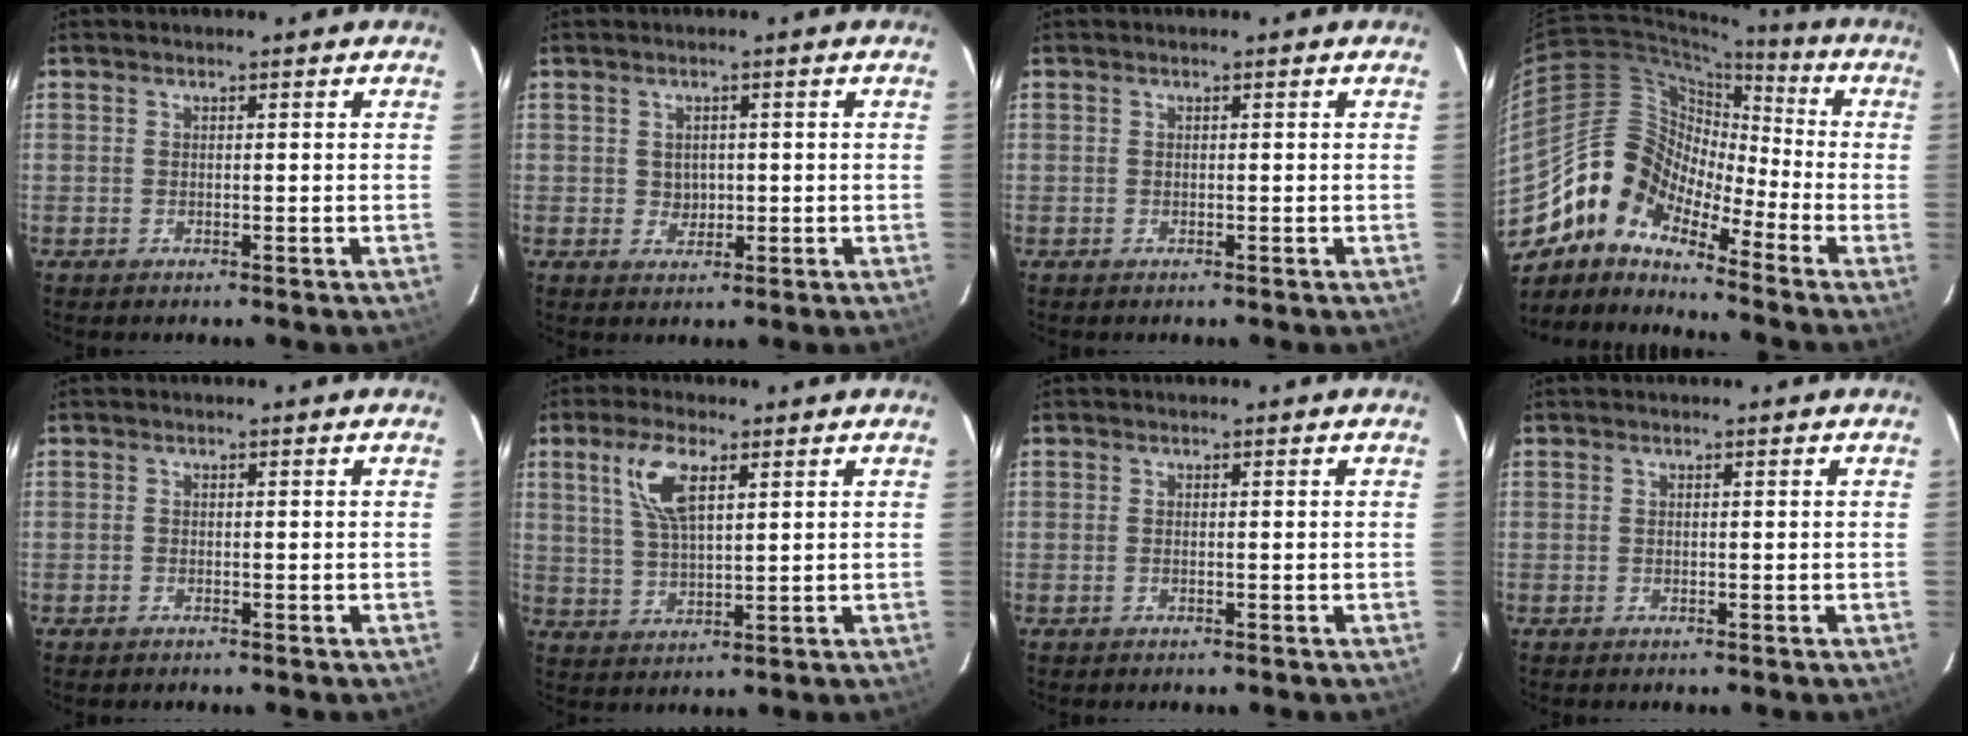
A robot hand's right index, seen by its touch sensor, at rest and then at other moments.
{"total": 2.3, "force": [0.2, 2.3, 0.6], "torque": [-0.006, 0.003, 0.008]}
{"total": 0.0}
{"total": 12.6, "force": [-8.4, 6.2, 6.9], "torque": [-0.114, 0.018, -0.187]}
{"total": 0.6, "force": [-0.5, 0.4, 0.1], "torque": [-0.003, 0.001, -0.010]}
{"total": 8.1, "force": [3.6, 3.0, 6.6], "torque": [-0.132, 0.008, 0.075]}
{"total": 0.0}
{"total": 0.0}